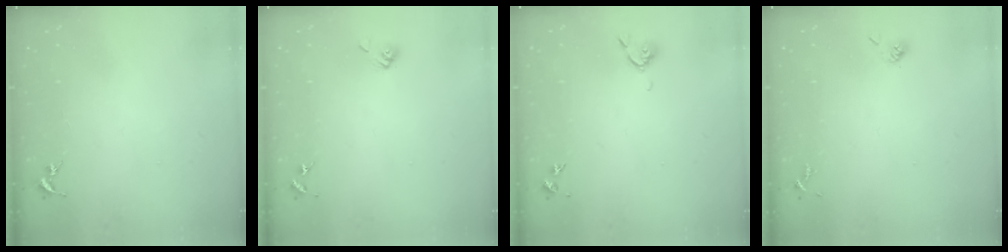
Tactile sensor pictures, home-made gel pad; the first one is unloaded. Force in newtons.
{"total": 5.8, "press": 5.3, "slide": 2.3}
{"total": 5.3, "press": 5.2, "slide": 1.1}
{"total": 3.8, "press": 3.7, "slide": 0.8}